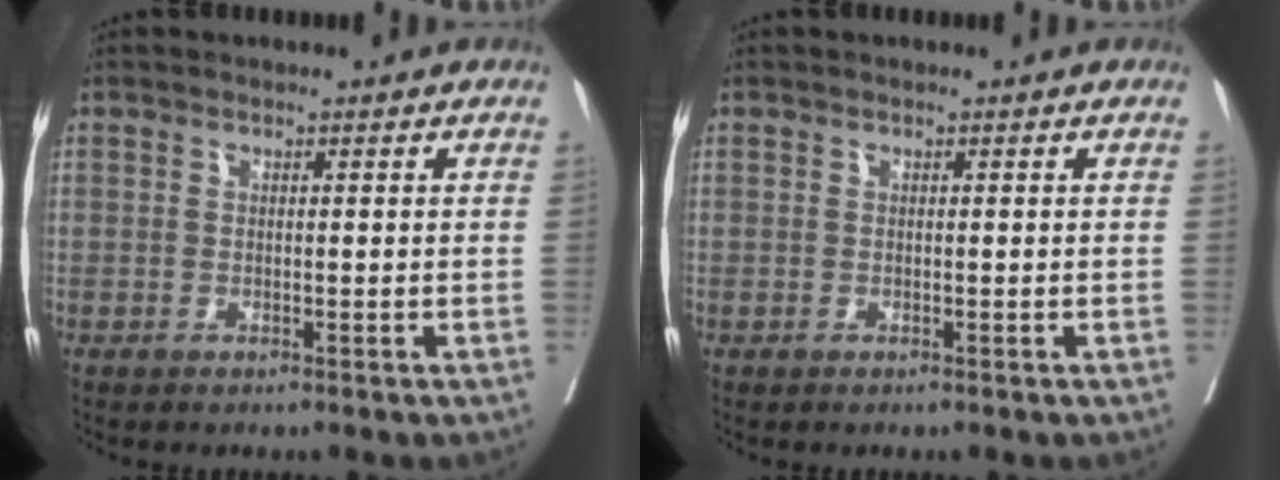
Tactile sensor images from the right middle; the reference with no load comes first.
{"total": 0.0}